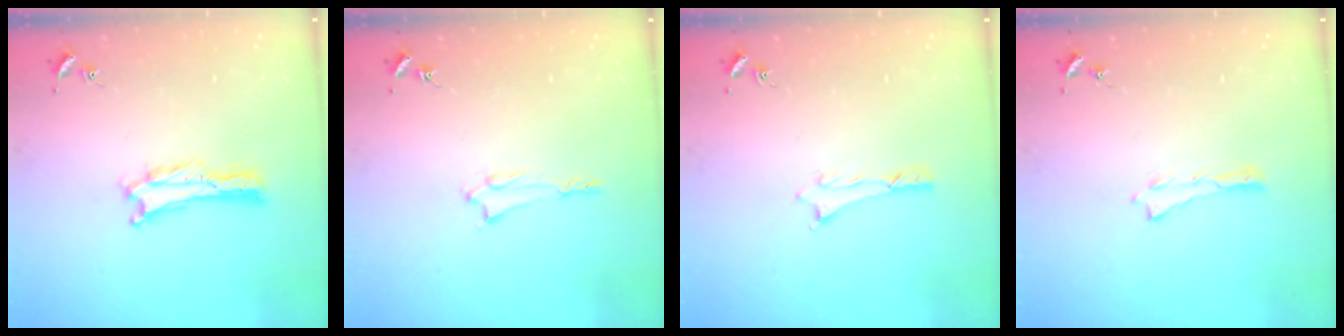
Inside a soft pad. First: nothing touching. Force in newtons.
{"total": 1.2, "press": 1.2, "slide": 0.1}
{"total": 0.6, "press": 0.5, "slide": 0.2}
{"total": 0.0}